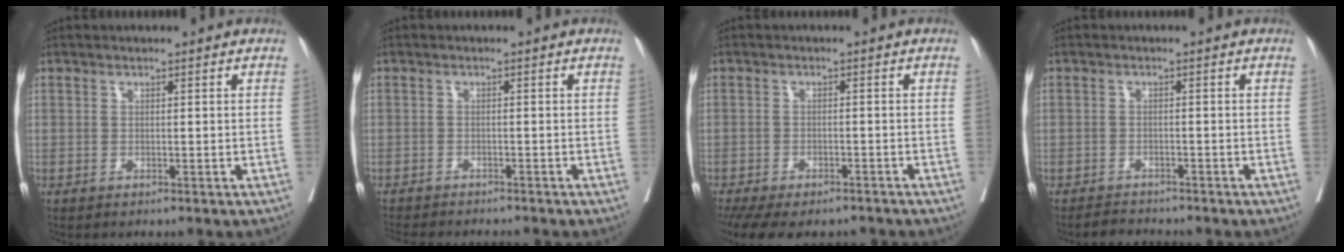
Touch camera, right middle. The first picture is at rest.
{"total": 8.8, "force": [-8.0, 1.4, 3.3], "torque": [-0.051, -0.011, -0.109]}
{"total": 12.9, "force": [-10.2, 5.1, 6.1], "torque": [-0.144, -0.014, -0.135]}
{"total": 2.2, "force": [-2.2, 0.5, 0.0], "torque": [-0.009, -0.009, -0.036]}